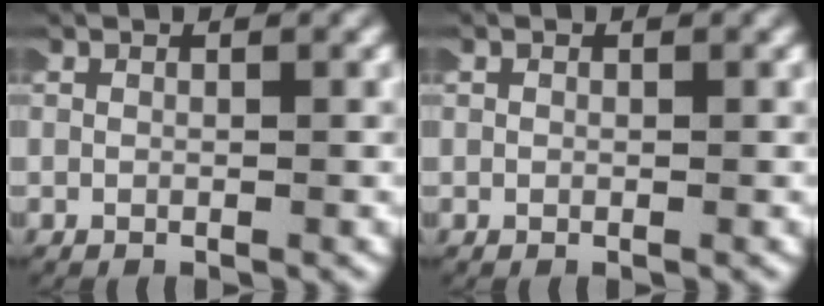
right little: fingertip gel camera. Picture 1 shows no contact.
{"total": 0.0}